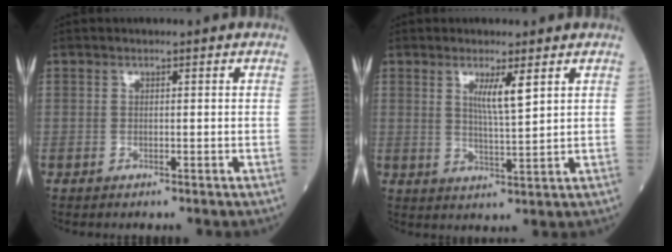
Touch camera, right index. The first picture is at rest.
{"total": 4.4, "force": [2.1, 0.0, 3.9], "torque": [-0.070, -0.008, 0.039]}